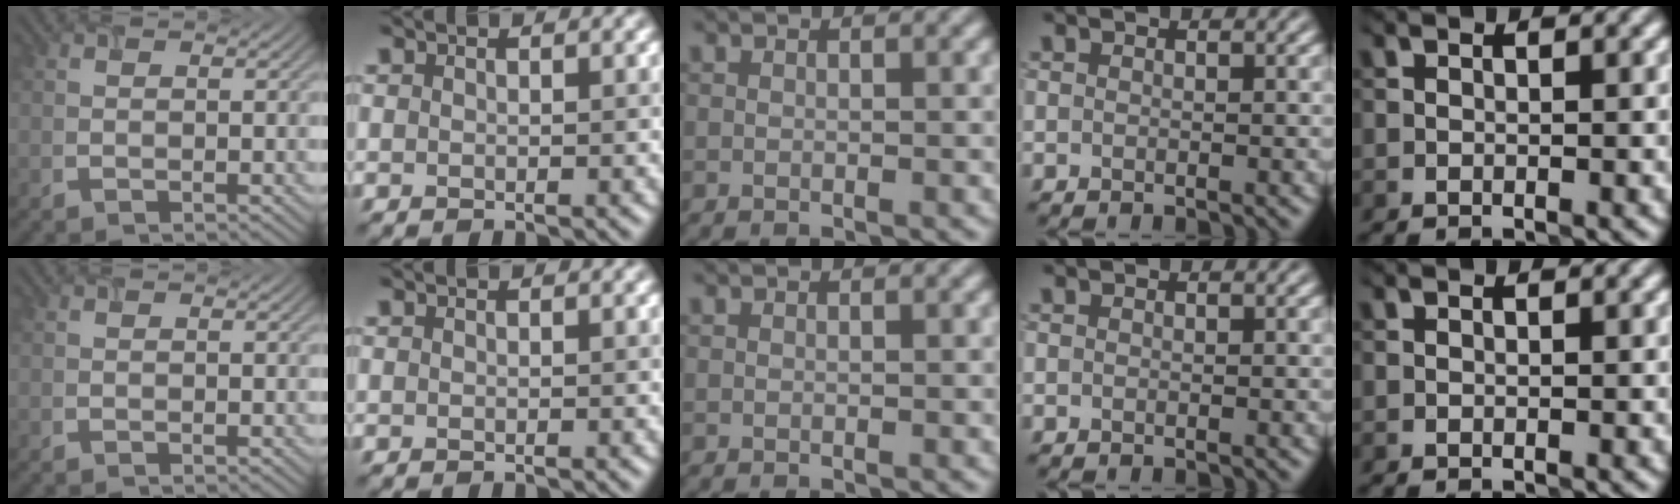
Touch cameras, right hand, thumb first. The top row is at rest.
{}